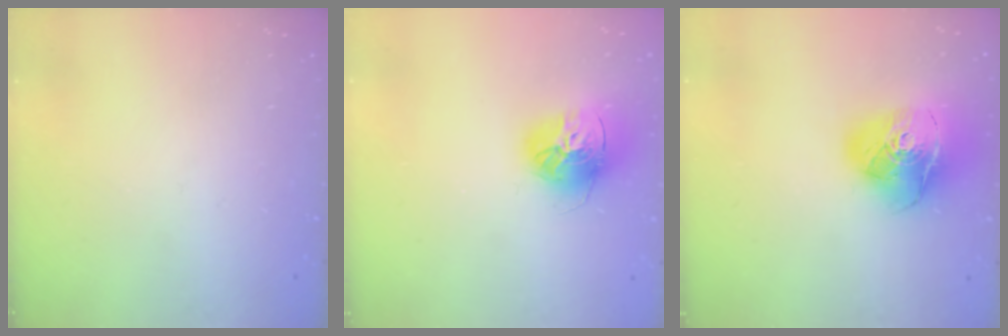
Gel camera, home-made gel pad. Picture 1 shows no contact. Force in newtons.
{"total": 15.9, "press": 15.8, "slide": 1.4}
{"total": 18.9, "press": 18.8, "slide": 2.1}